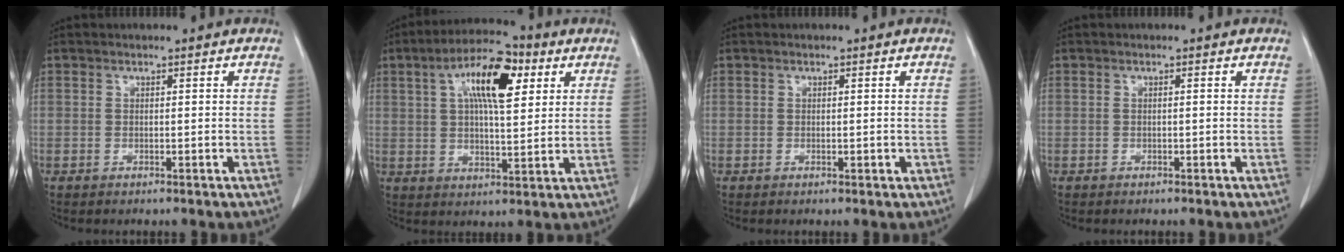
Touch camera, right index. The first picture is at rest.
{"total": 12.2, "force": [4.6, 3.9, 10.6], "torque": [-0.186, 0.024, 0.072]}
{"total": 0.8, "force": [-0.1, 0.3, 0.8], "torque": [-0.015, -0.003, 0.003]}
{"total": 0.0}